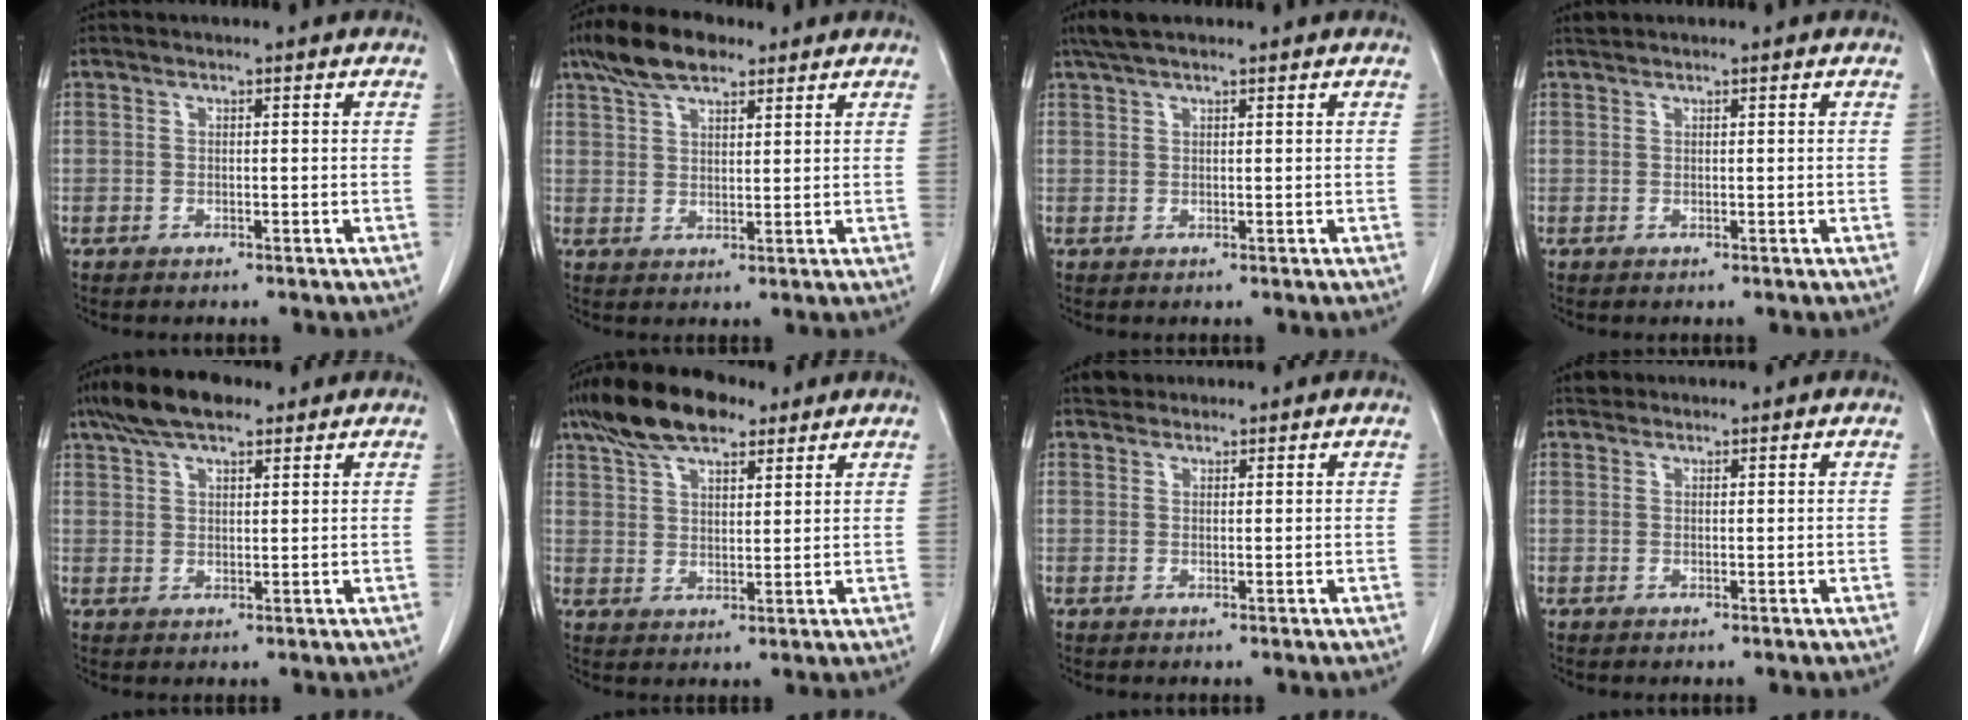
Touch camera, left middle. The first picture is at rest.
{"total": 7.9, "force": [5.7, 3.0, 4.6], "torque": [-0.090, 0.020, 0.104]}
{"total": 3.9, "force": [3.1, 0.8, 2.3], "torque": [-0.047, 0.023, 0.057]}
{"total": 0.7, "force": [0.7, -0.1, 0.0], "torque": [-0.009, 0.008, 0.018]}
{"total": 8.3, "force": [6.1, 2.6, 5.0], "torque": [-0.100, 0.022, 0.109]}
{"total": 11.2, "force": [8.1, 4.3, 6.4], "torque": [-0.121, 0.025, 0.145]}
{"total": 1.6, "force": [1.4, 0.8, 0.0], "torque": [0.000, 0.009, 0.021]}
{"total": 1.0, "force": [0.9, 0.4, -0.1], "torque": [-0.001, 0.006, 0.014]}